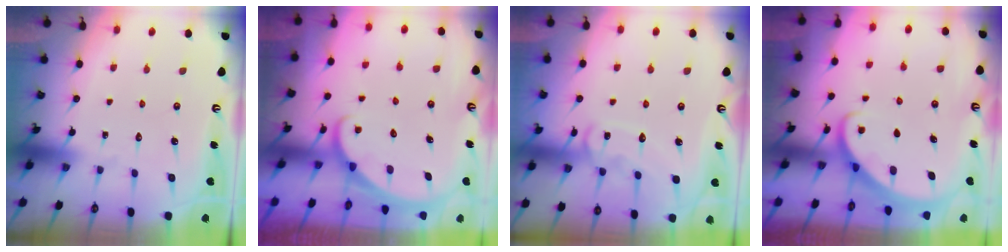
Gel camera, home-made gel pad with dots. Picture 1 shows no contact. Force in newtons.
{"total": 1.4, "press": 1.4, "slide": 0.0}
{"total": 10.9, "press": 10.8, "slide": 0.9}
{"total": 2.9, "press": 2.9, "slide": 0.2}